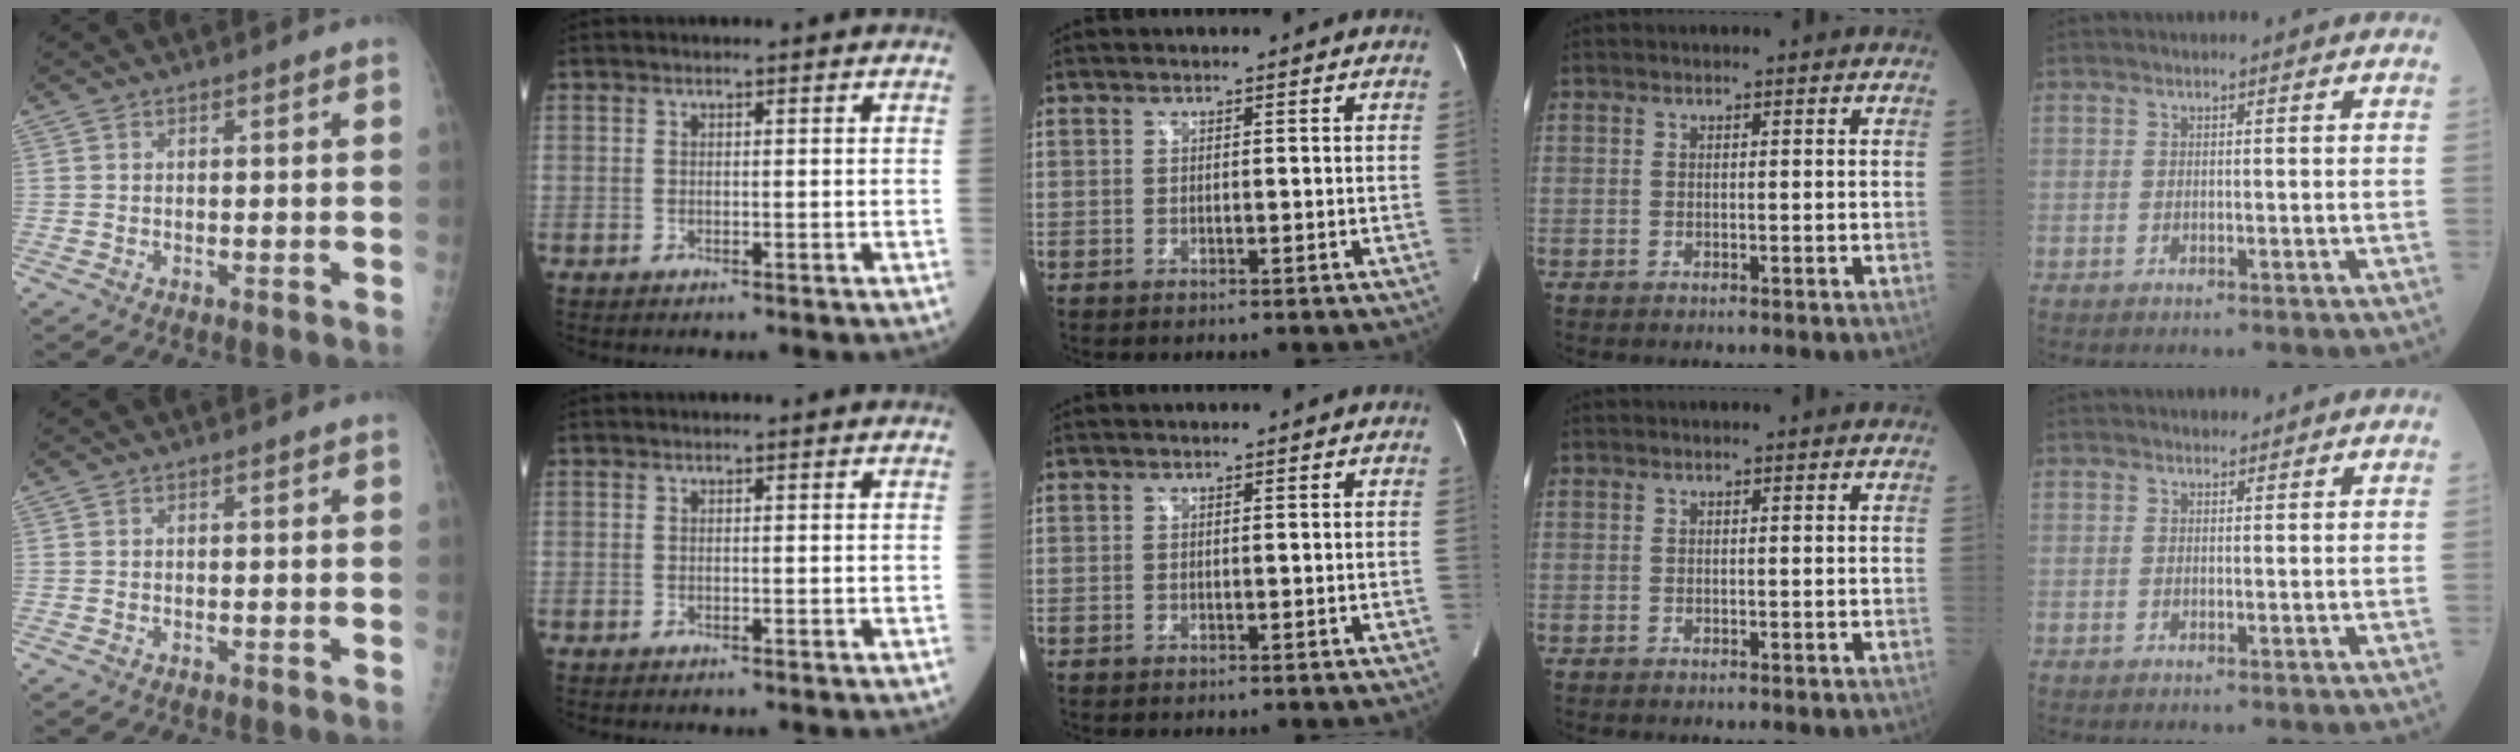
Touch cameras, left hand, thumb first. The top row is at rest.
{"little": {"total": 0.8, "force": [0.7, 0.5, 0.1], "torque": [-0.007, 0.000, 0.008]}}